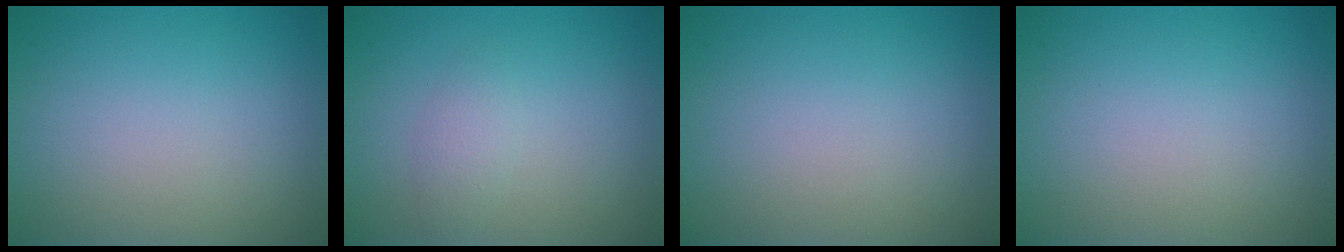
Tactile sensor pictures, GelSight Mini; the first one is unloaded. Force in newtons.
{"total": 1.4, "press": 1.4, "slide": 0.0}
{"total": 0.0}
{"total": 0.0}